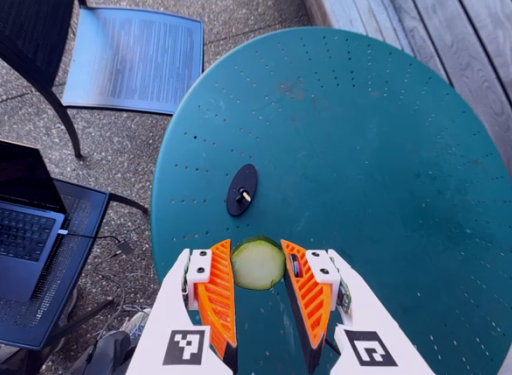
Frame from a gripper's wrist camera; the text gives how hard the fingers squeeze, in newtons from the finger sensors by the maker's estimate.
{"total": 10.2, "left": 10.5, "right": 9.9}